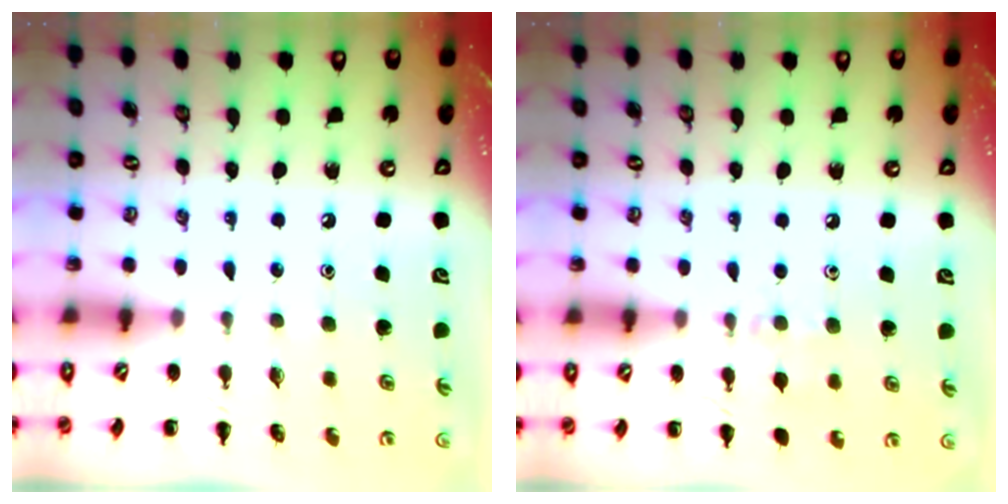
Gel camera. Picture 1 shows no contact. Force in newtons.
{"total": 6.9, "press": 6.5, "slide": 2.3}